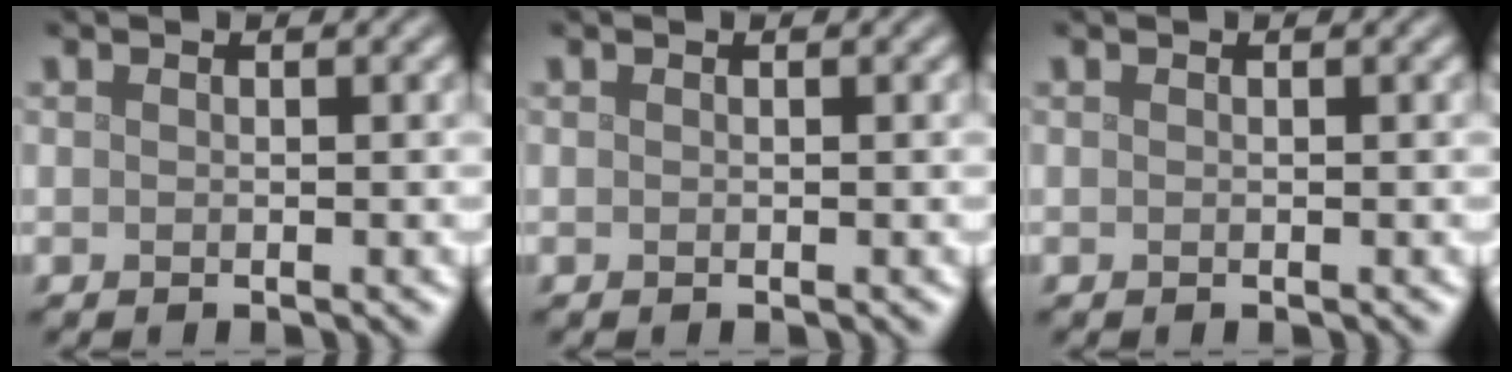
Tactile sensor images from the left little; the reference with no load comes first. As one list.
[{"total": 0.0}, {"total": 0.0}]